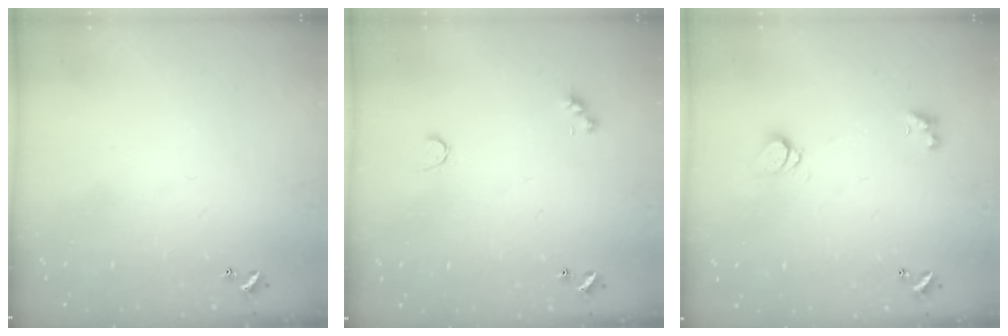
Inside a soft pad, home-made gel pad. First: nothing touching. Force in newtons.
{"total": 2.6, "press": 2.5, "slide": 0.5}
{"total": 1.6, "press": 1.6, "slide": 0.2}